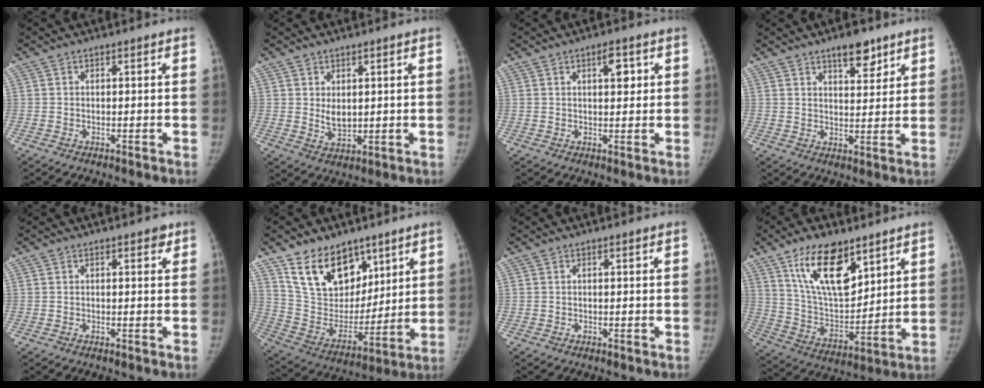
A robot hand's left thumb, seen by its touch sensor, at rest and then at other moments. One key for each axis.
{"total": 3.9, "fx": 1.0, "fy": 2.7, "fz": 2.6, "tx": -0.032, "ty": -0.015, "tz": 0.027}
{"total": 3.8, "fx": 1.5, "fy": 1.8, "fz": 3.0, "tx": -0.033, "ty": -0.005, "tz": 0.020}
{"total": 6.8, "fx": 4.7, "fy": 2.9, "fz": 4.1, "tx": -0.036, "ty": -0.029, "tz": 0.069}
{"total": 1.2, "fx": 0.7, "fy": 0.7, "fz": 0.6, "tx": 0.002, "ty": -0.002, "tz": 0.004}
{"total": 17.5, "fx": 11.2, "fy": 10.9, "fz": 8.0, "tx": -0.090, "ty": -0.064, "tz": 0.216}
{"total": 0.0}
{"total": 16.9, "fx": 10.0, "fy": 7.8, "fz": 11.2, "tx": -0.154, "ty": -0.057, "tz": 0.191}